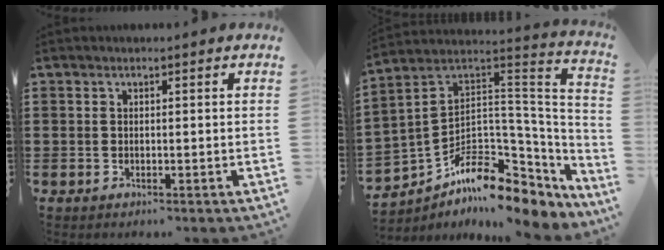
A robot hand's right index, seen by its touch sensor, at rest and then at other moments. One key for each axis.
{"total": 8.0, "fx": -5.3, "fy": 4.5, "fz": 4.0, "tx": -0.071, "ty": -0.013, "tz": -0.096}